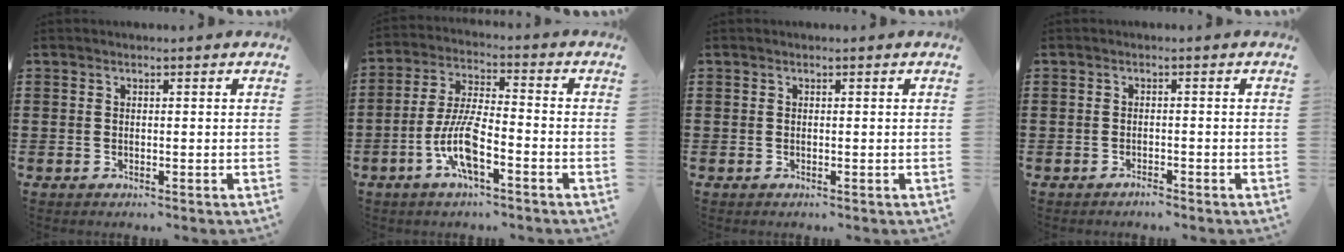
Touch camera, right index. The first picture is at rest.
{"total": 8.9, "force": [-3.9, 2.2, 7.6], "torque": [-0.171, -0.007, -0.078]}
{"total": 0.0}
{"total": 1.1, "force": [-1.1, 0.1, 0.3], "torque": [-0.009, -0.002, -0.021]}